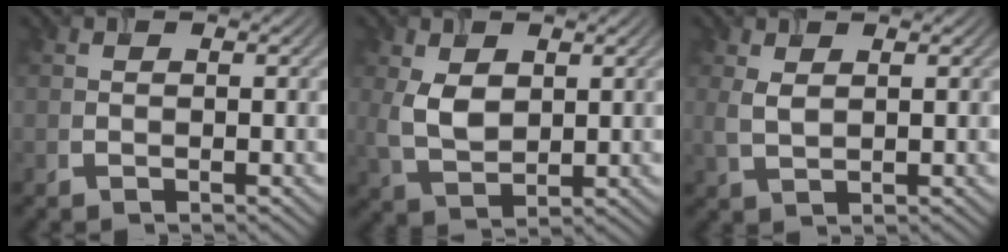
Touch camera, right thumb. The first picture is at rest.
{"total": 5.0, "force": [1.1, 3.2, 3.7], "torque": [-0.091, -0.004, 0.027]}
{"total": 2.2, "force": [0.9, 1.0, 1.8], "torque": [-0.050, -0.002, 0.024]}